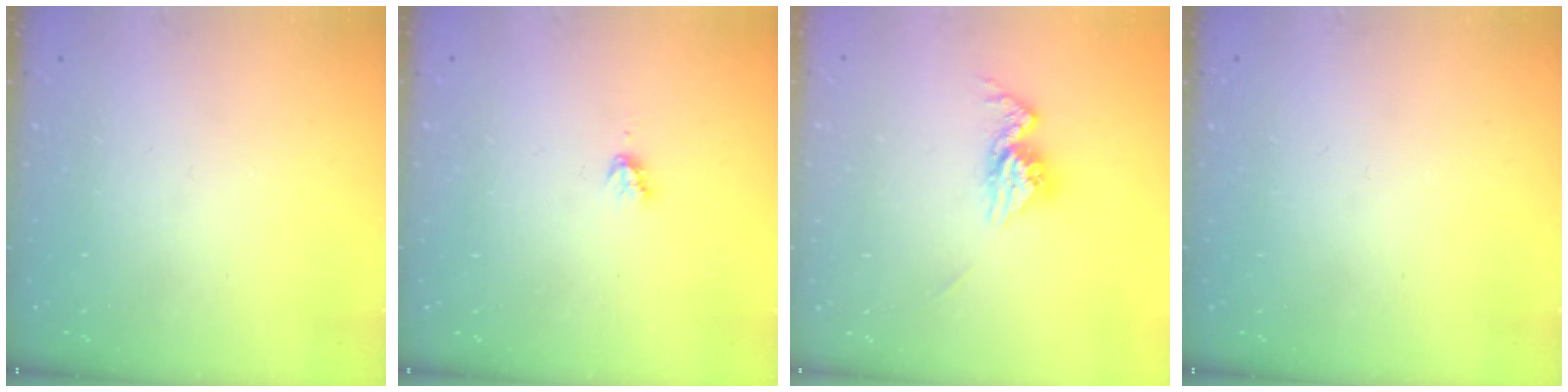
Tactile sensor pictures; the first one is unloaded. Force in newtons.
{"total": 2.8, "press": 2.8, "slide": 0.3}
{"total": 12.4, "press": 12.3, "slide": 1.0}
{"total": 0.0}